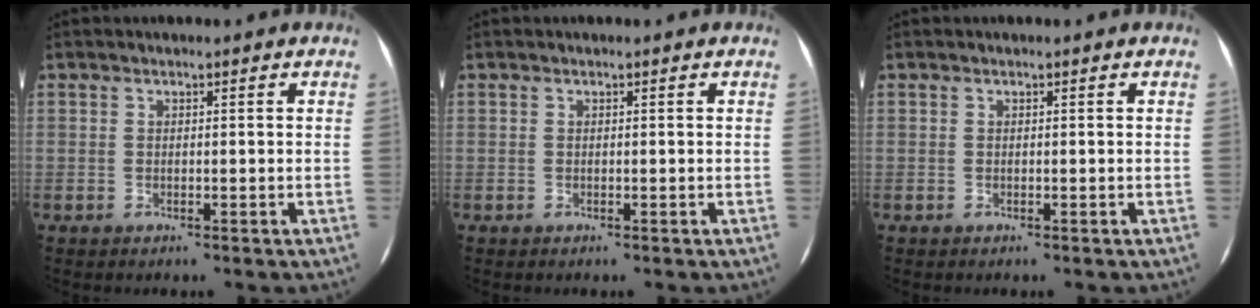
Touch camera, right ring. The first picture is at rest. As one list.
[{"total": 0.0}, {"total": 0.0}]